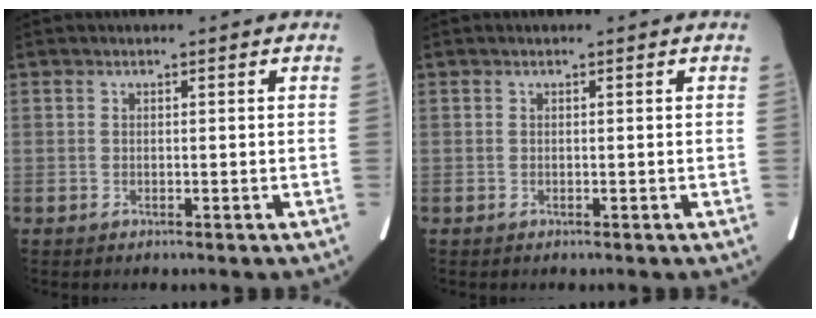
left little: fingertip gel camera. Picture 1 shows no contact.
{"total": 0.0}